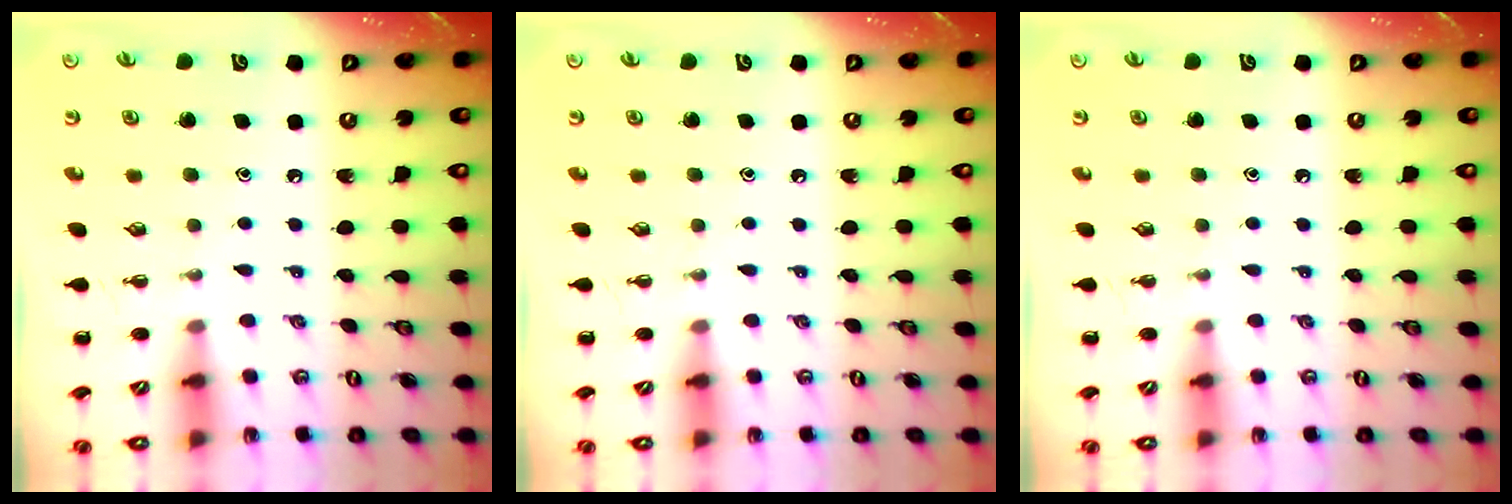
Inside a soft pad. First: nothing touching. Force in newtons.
{"total": 0.0}
{"total": 0.0}